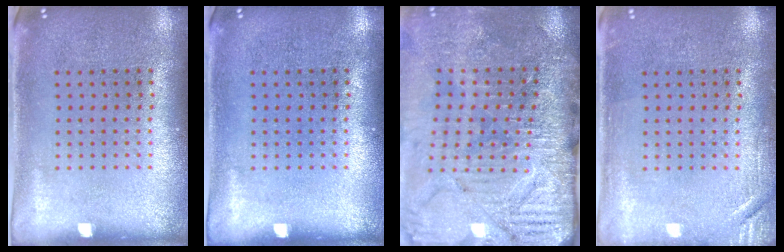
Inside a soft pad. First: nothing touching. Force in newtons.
{"total": 0.0}
{"total": 4.0, "press": 3.6, "slide": 1.7}
{"total": 1.7, "press": 1.7, "slide": 0.2}